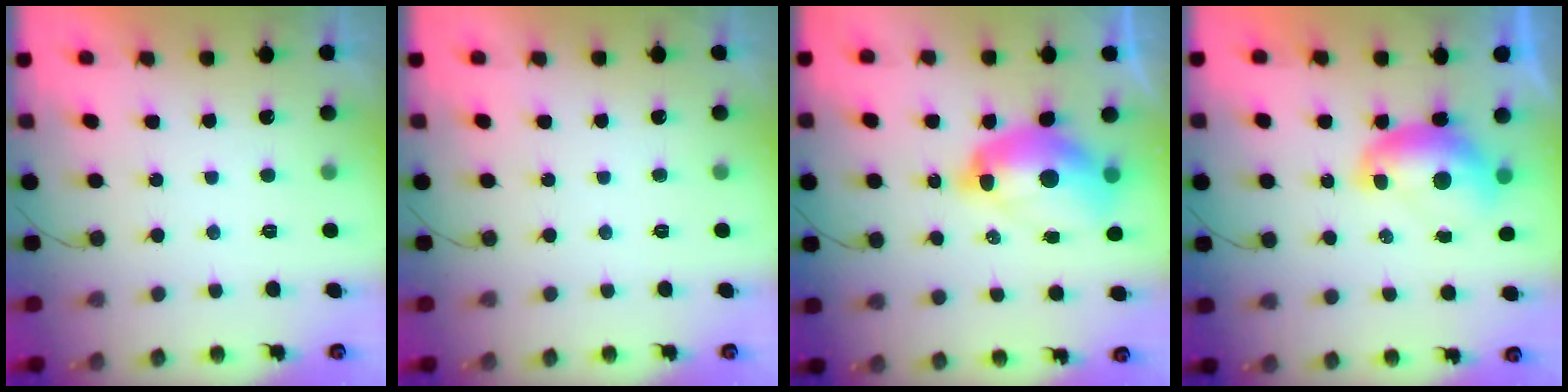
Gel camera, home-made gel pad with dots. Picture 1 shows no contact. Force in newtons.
{"total": 0.0}
{"total": 13.5, "press": 13.4, "slide": 1.4}
{"total": 8.1, "press": 8.1, "slide": 0.7}